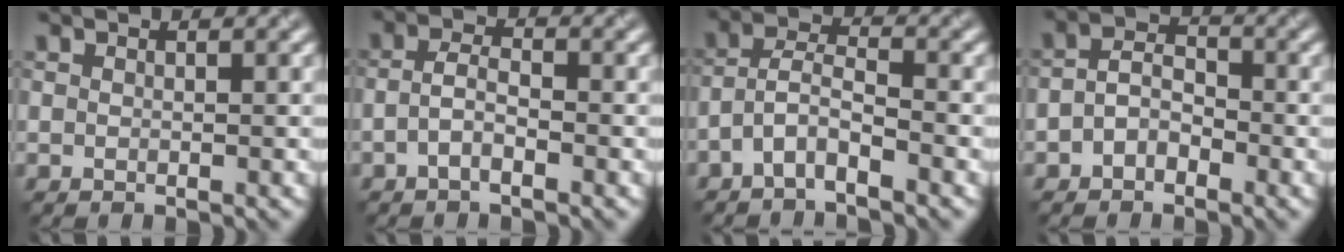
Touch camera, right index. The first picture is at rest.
{"total": 2.1, "force": [-1.0, 0.7, 1.7], "torque": [-0.037, 0.006, -0.025]}
{"total": 2.9, "force": [-1.9, 0.8, 2.0], "torque": [-0.045, 0.009, -0.048]}
{"total": 2.6, "force": [-1.2, 1.7, 1.6], "torque": [-0.032, 0.008, -0.030]}